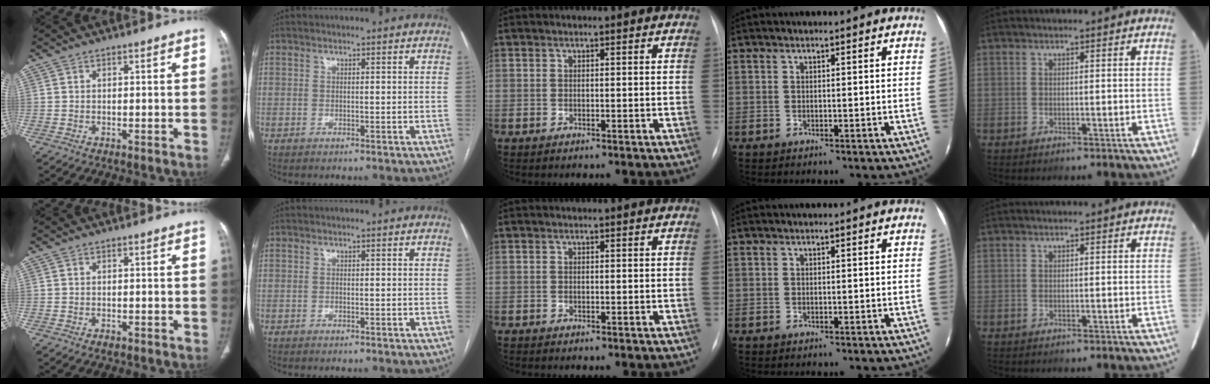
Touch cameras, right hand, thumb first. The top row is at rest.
{"thumb": {"total": 0.6, "force": [-0.3, 0.4, 0.2], "torque": [-0.004, 0.001, -0.005]}}